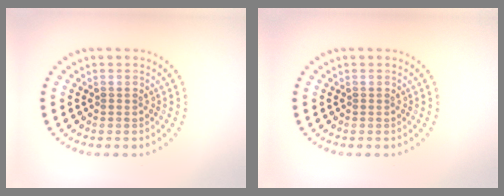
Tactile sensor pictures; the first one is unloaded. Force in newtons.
{"total": 0.0}